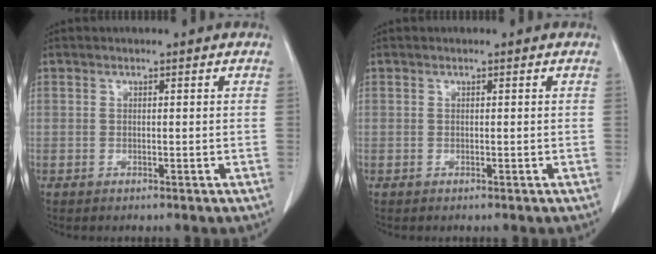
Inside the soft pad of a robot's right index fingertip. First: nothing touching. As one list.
[{"total": 0.0}]